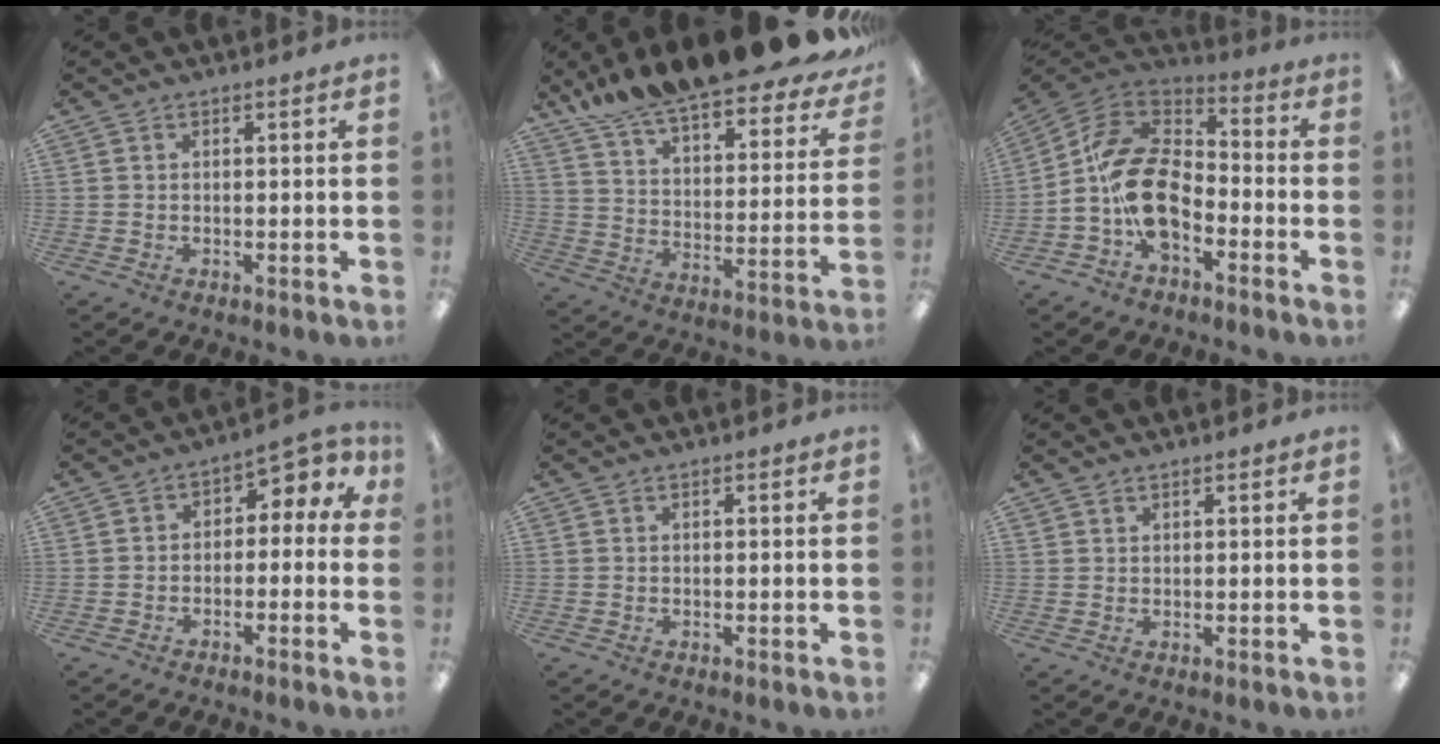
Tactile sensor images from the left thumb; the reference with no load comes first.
{"total": 15.9, "force": [14.2, 3.0, 6.5], "torque": [-0.122, -0.113, 0.242]}
{"total": 16.5, "force": [-4.8, 10.2, 12.0], "torque": [-0.246, 0.036, -0.086]}
{"total": 4.2, "force": [-1.9, 2.9, 2.4], "torque": [-0.022, 0.012, -0.042]}
{"total": 0.0}
{"total": 1.0, "force": [0.9, 0.4, 0.1], "torque": [-0.002, 0.000, 0.017]}